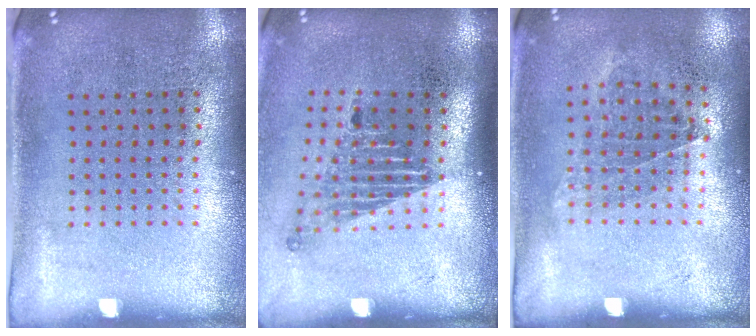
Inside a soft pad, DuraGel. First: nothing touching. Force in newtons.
{"total": 1.7, "press": 1.1, "slide": 1.2}
{"total": 1.0, "press": 0.8, "slide": 0.6}